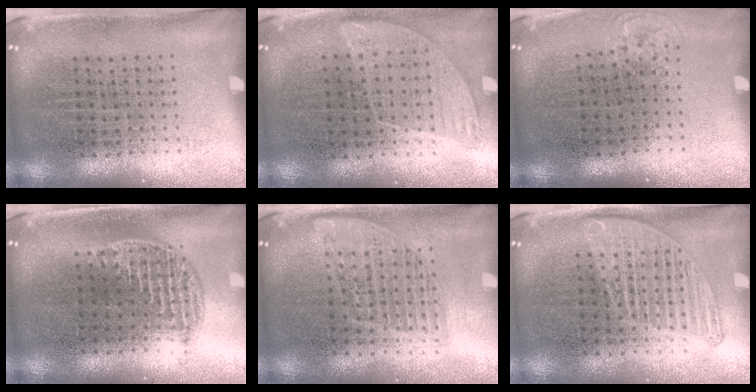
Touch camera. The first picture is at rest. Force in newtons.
{"total": 0.9, "press": 0.8, "slide": 0.3}
{"total": 0.6, "press": 0.5, "slide": 0.3}
{"total": 1.3, "press": 1.1, "slide": 0.6}
{"total": 1.6, "press": 1.5, "slide": 0.7}
{"total": 1.3, "press": 1.3, "slide": 0.3}